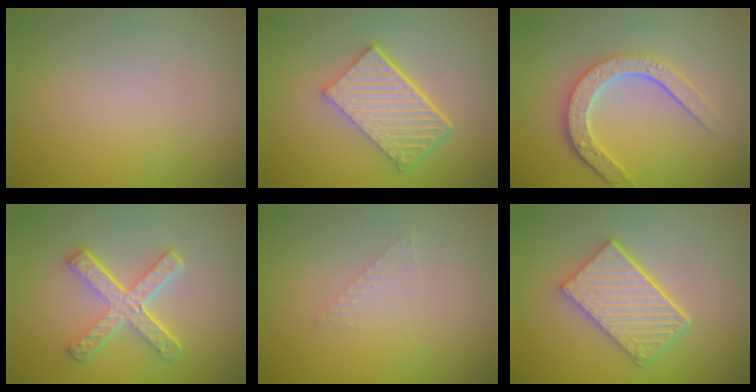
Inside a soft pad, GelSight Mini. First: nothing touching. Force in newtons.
{"total": 6.3, "press": 4.3, "slide": 4.7}
{"total": 4.7, "press": 3.5, "slide": 3.0}
{"total": 5.3, "press": 3.7, "slide": 3.8}
{"total": 1.0, "press": 1.0, "slide": 0.0}
{"total": 5.6, "press": 4.2, "slide": 3.7}